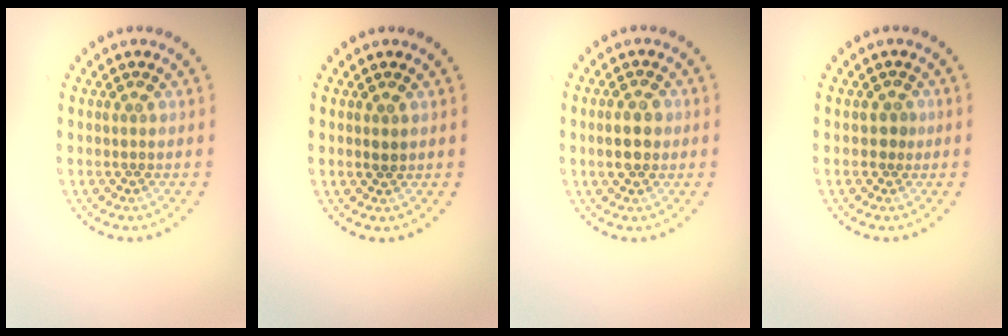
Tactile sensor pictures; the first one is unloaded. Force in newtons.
{"total": 0.8, "press": 0.8, "slide": 0.1}
{"total": 2.5, "press": 2.5, "slide": 0.2}
{"total": 1.1, "press": 0.9, "slide": 0.7}